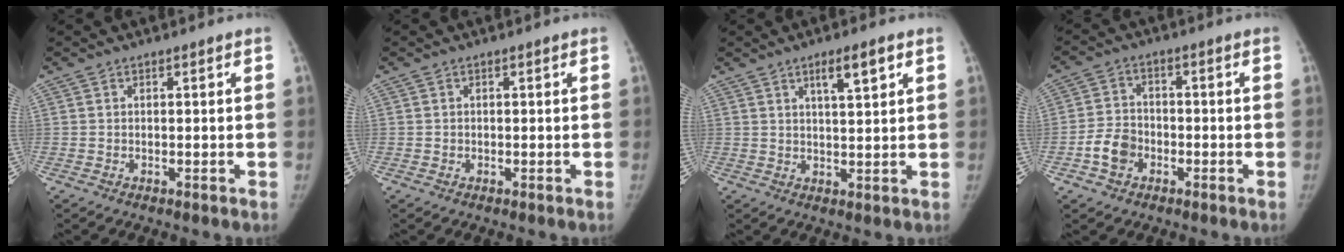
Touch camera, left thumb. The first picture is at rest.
{"total": 0.5, "force": [-0.2, 0.5, -0.1], "torque": [0.005, 0.005, -0.004]}
{"total": 5.3, "force": [2.7, 1.1, 4.4], "torque": [-0.064, -0.009, 0.044]}
{"total": 6.1, "force": [-2.5, 4.7, 2.9], "torque": [-0.040, 0.023, -0.048]}